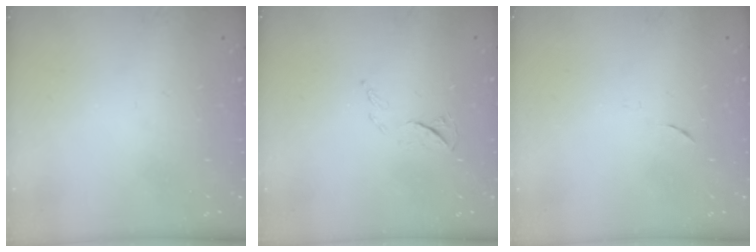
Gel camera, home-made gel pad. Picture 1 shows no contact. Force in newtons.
{"total": 5.7, "press": 5.6, "slide": 1.2}
{"total": 3.5, "press": 3.4, "slide": 0.9}